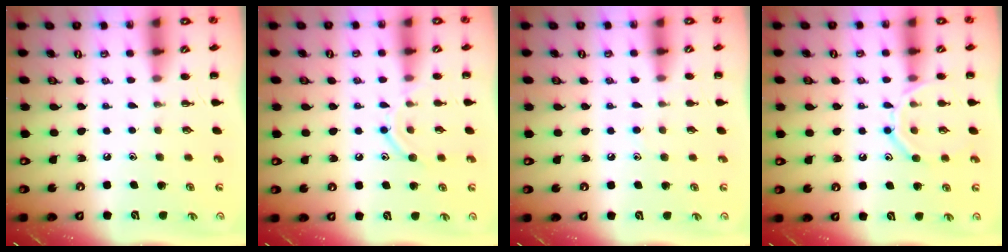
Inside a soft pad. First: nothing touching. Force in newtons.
{"total": 9.4, "press": 9.4, "slide": 1.2}
{"total": 5.3, "press": 4.9, "slide": 2.1}
{"total": 12.2, "press": 12.1, "slide": 1.0}